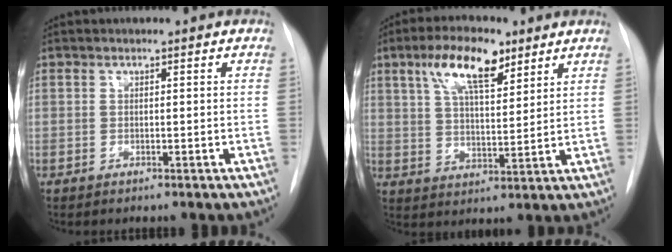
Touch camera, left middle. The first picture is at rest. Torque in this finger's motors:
{"motor_torque": [0.38, -0.33, 0.33, 0.05]}